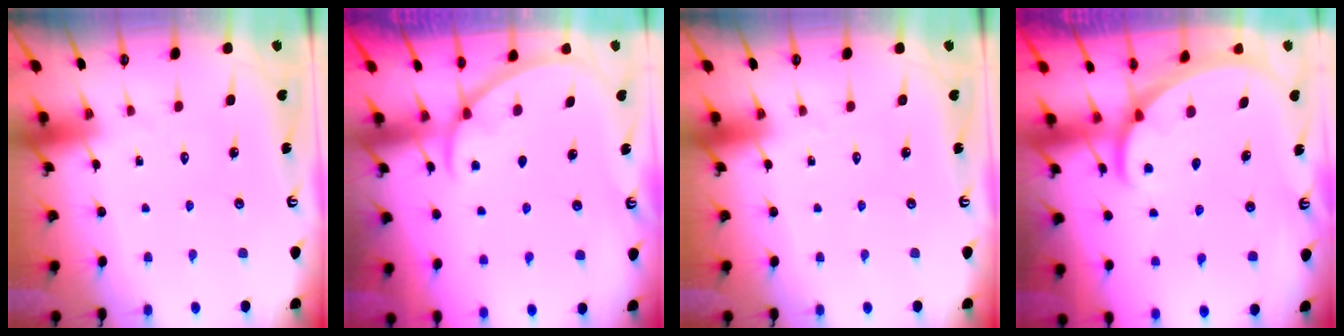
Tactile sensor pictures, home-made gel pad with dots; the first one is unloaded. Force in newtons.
{"total": 2.1, "press": 2.0, "slide": 0.3}
{"total": 0.0}
{"total": 1.7, "press": 1.7, "slide": 0.1}